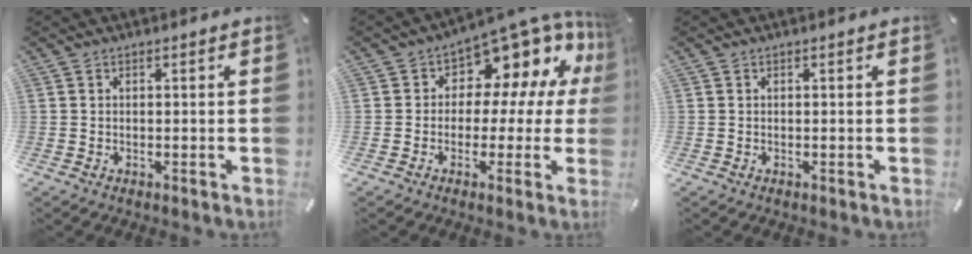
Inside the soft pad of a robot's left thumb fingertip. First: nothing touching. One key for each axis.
{"total": 9.6, "fx": 5.7, "fy": 5.8, "fz": 5.1, "tx": -0.079, "ty": -0.066, "tz": 0.100}
{"total": 0.0}